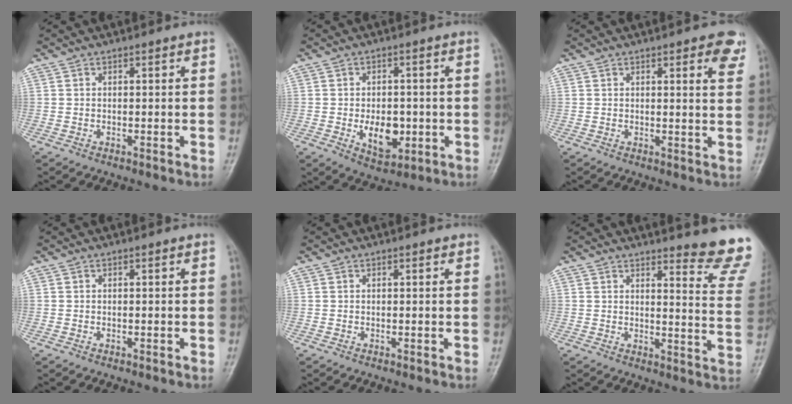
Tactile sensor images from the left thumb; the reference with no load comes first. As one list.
[{"total": 8.1, "force": [-1.5, 5.2, 6.1], "torque": [-0.070, -0.004, -0.011]}, {"total": 5.5, "force": [3.0, 1.6, 4.4], "torque": [-0.034, -0.011, 0.028]}, {"total": 0.0}, {"total": 0.8, "force": [0.6, 0.2, 0.5], "torque": [-0.006, 0.001, 0.004]}, {"total": 13.7, "force": [12.3, 1.3, 5.9], "torque": [-0.049, -0.133, 0.127]}]